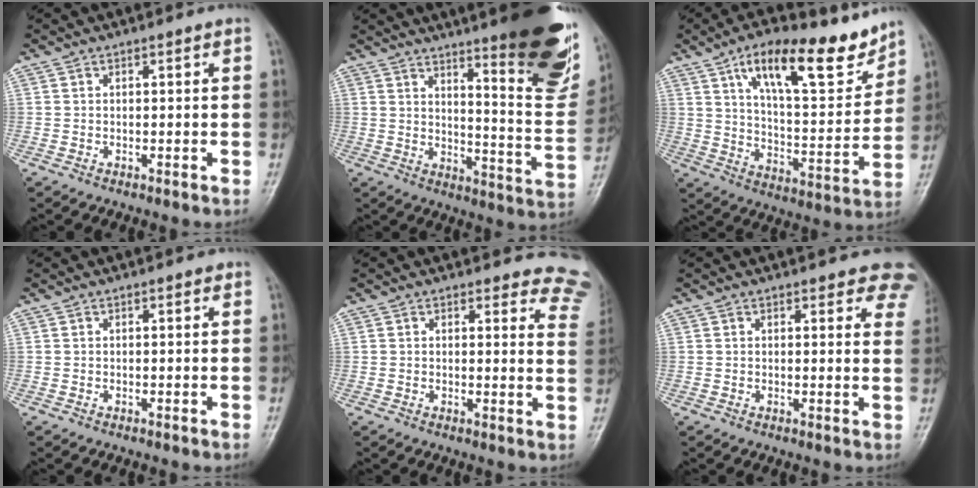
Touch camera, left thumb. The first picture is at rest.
{"total": 24.1, "force": [15.1, 5.0, 18.1], "torque": [-0.207, -0.091, 0.199]}
{"total": 19.3, "force": [12.2, 6.9, 13.3], "torque": [-0.163, -0.062, 0.201]}
{"total": 0.5, "force": [0.2, 0.4, 0.3], "torque": [0.003, 0.001, -0.003]}
{"total": 10.5, "force": [9.9, 3.4, 0.5], "torque": [0.057, -0.076, 0.064]}
{"total": 7.2, "force": [5.9, 3.1, 2.8], "torque": [0.012, -0.022, 0.043]}